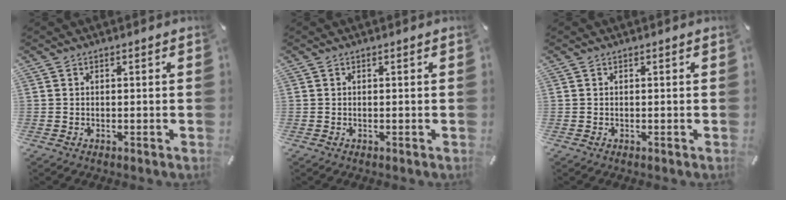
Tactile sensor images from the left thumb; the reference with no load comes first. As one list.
[{"total": 0.0}, {"total": 0.0}]